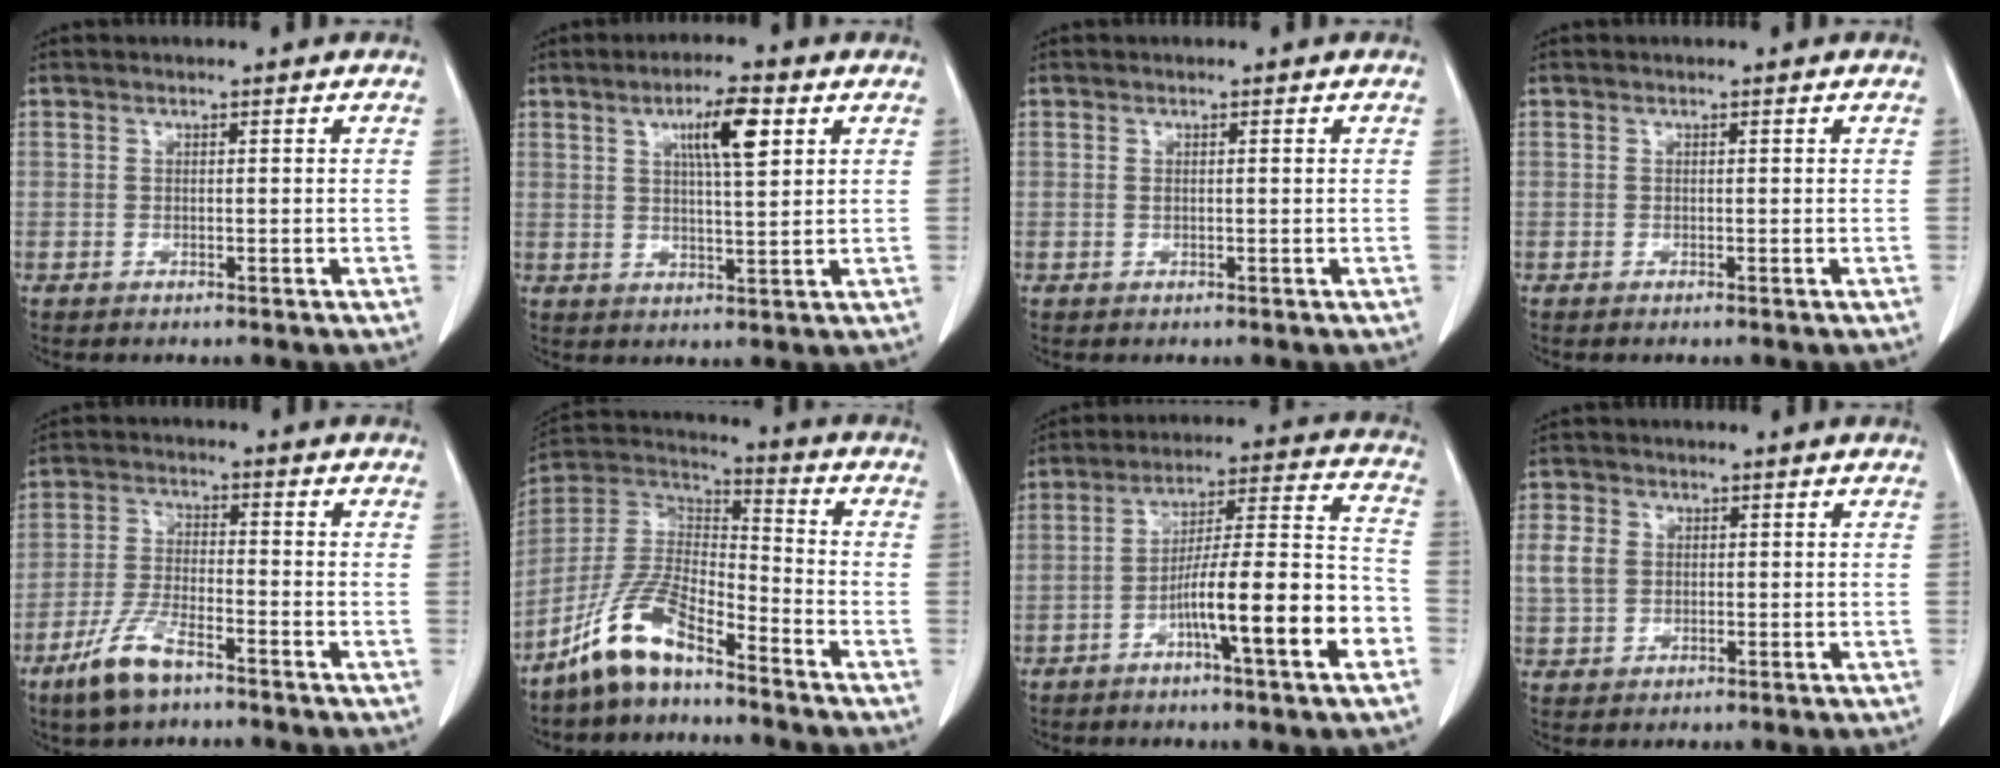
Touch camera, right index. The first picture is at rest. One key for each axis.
{"total": 7.2, "fx": 3.1, "fy": 1.0, "fz": 6.4, "tx": -0.111, "ty": 0.004, "tz": 0.050}
{"total": 0.7, "fx": 0.1, "fy": 0.1, "fz": 0.6, "tx": -0.017, "ty": 0.003, "tz": 0.005}
{"total": 0.0}
{"total": 7.6, "fx": -5.2, "fy": 2.1, "fz": 5.1, "tx": -0.114, "ty": -0.009, "tz": -0.099}
{"total": 11.2, "fx": -8.2, "fy": 3.1, "fz": 7.0, "tx": -0.158, "ty": 0.016, "tz": -0.161}
{"total": 15.6, "fx": -6.1, "fy": 0.9, "fz": 14.3, "tx": -0.223, "ty": 0.014, "tz": -0.097}
{"total": 5.0, "fx": 0.7, "fy": 4.0, "fz": 2.9, "tx": -0.067, "ty": 0.010, "tz": 0.015}